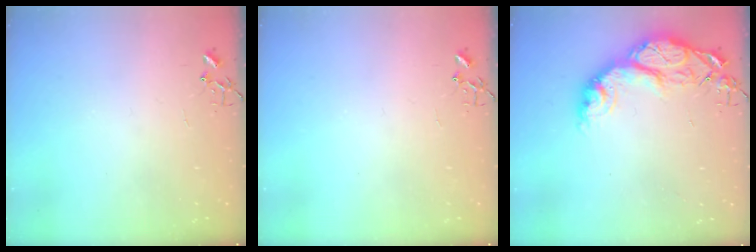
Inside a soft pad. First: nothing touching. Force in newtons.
{"total": 0.0}
{"total": 16.4, "press": 16.4, "slide": 1.4}